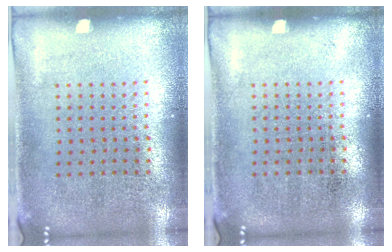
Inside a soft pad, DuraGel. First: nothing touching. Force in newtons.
{"total": 0.0}